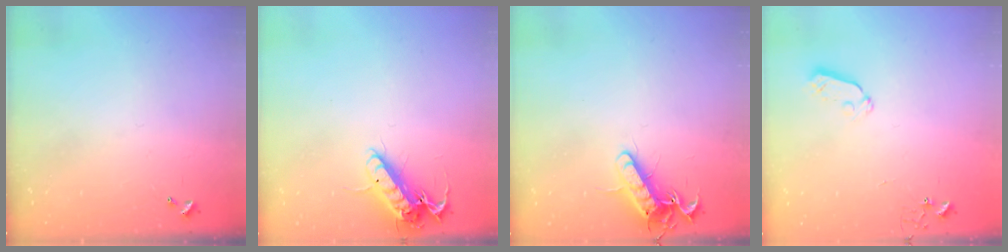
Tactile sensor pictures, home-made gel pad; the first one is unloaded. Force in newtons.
{"total": 14.3, "press": 14.2, "slide": 1.9}
{"total": 13.6, "press": 13.6, "slide": 1.4}
{"total": 3.7, "press": 3.7, "slide": 0.5}